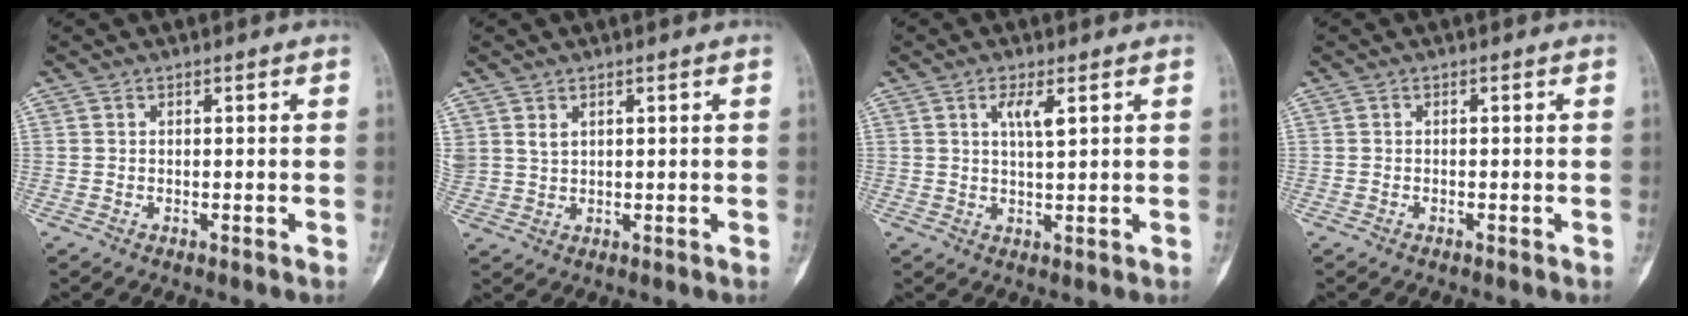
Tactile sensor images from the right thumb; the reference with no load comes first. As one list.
[{"total": 2.5, "force": [1.5, 1.5, 1.3], "torque": [-0.023, -0.006, 0.039]}, {"total": 3.9, "force": [1.6, 0.9, 3.5], "torque": [-0.063, -0.011, 0.030]}, {"total": 0.0}]